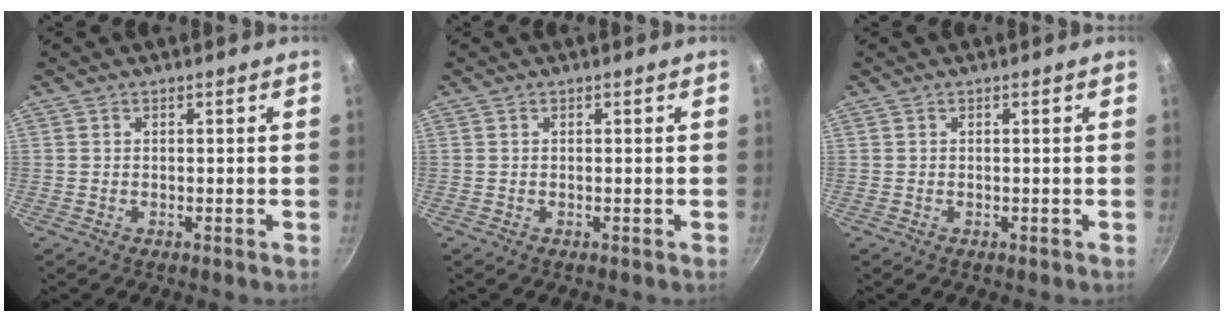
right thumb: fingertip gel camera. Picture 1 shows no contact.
{"total": 0.0}
{"total": 0.0}